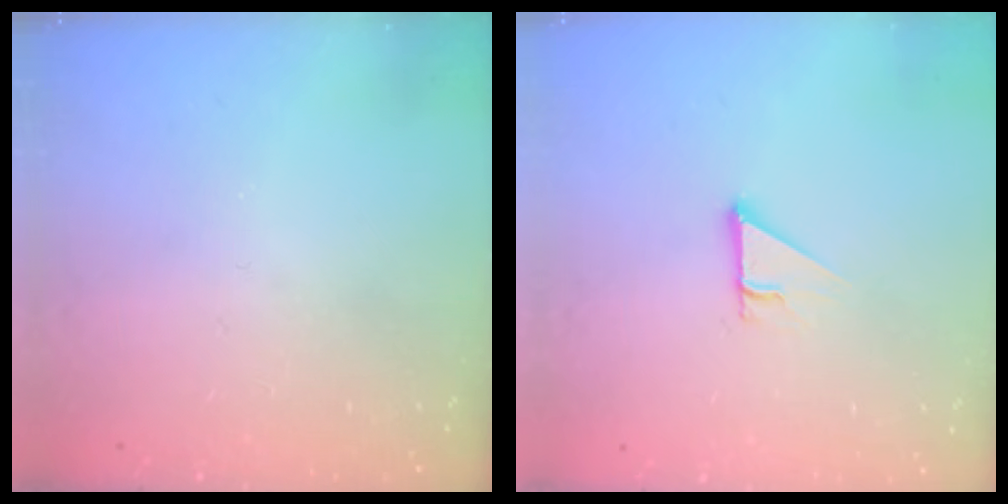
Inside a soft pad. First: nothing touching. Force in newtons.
{"total": 2.5, "press": 2.5, "slide": 0.2}